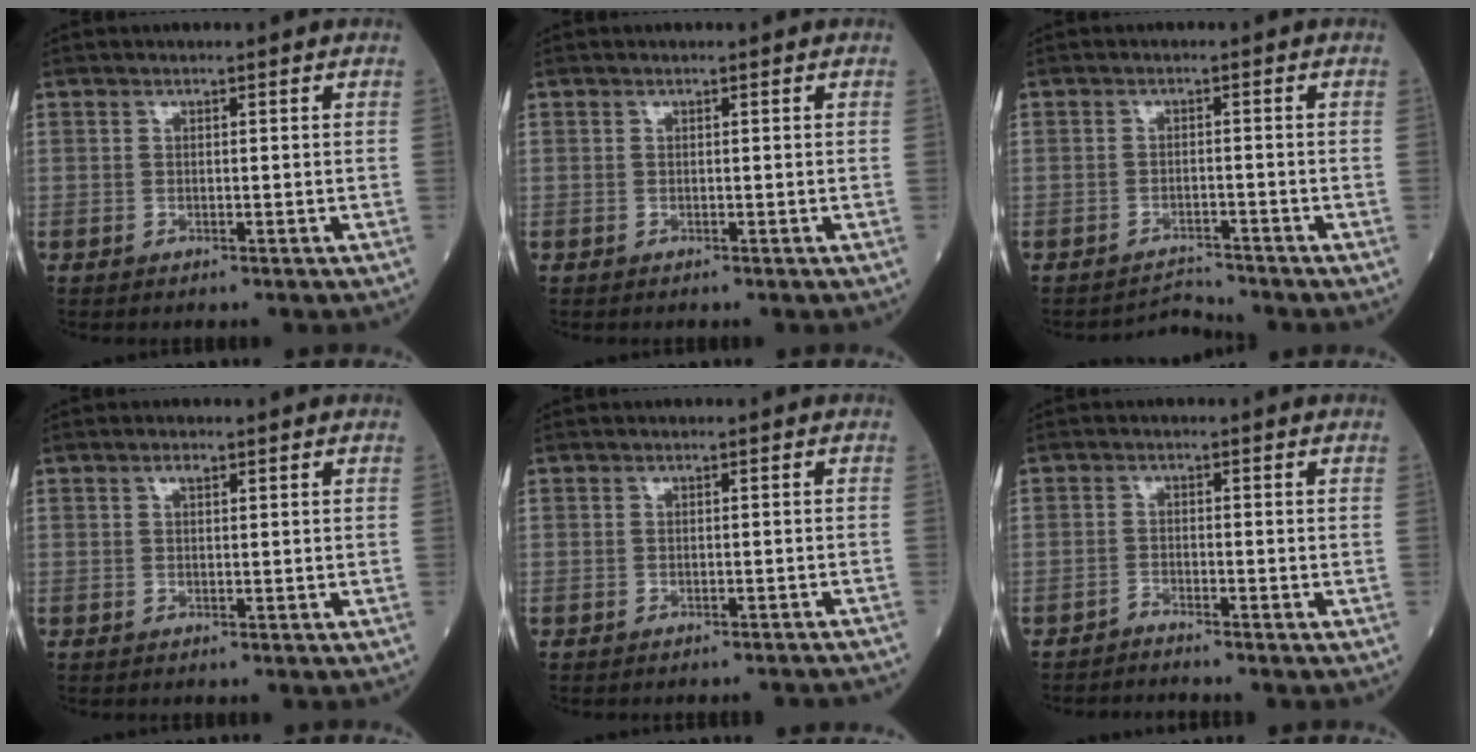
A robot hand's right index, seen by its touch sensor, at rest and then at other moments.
{"total": 0.0}
{"total": 2.5, "force": [-2.3, -0.4, -1.1], "torque": [0.020, -0.007, -0.032]}
{"total": 0.8, "force": [0.4, 0.3, 0.6], "torque": [-0.014, 0.004, 0.008]}
{"total": 5.0, "force": [-4.9, 0.2, 1.1], "torque": [-0.019, -0.013, -0.047]}
{"total": 1.8, "force": [-1.6, -0.6, -0.2], "torque": [0.007, -0.004, -0.032]}